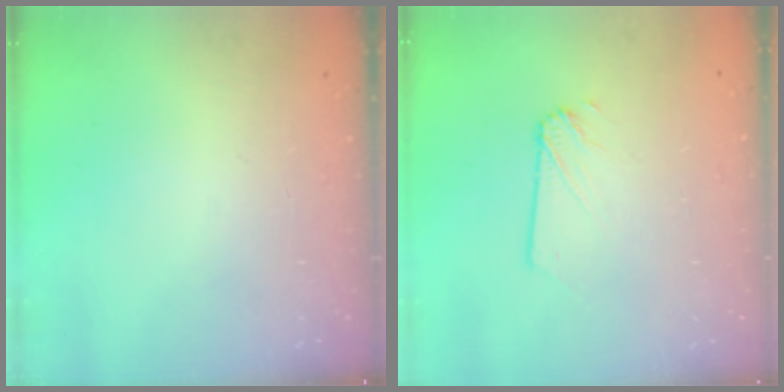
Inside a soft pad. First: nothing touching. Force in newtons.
{"total": 1.5, "press": 1.5, "slide": 0.2}